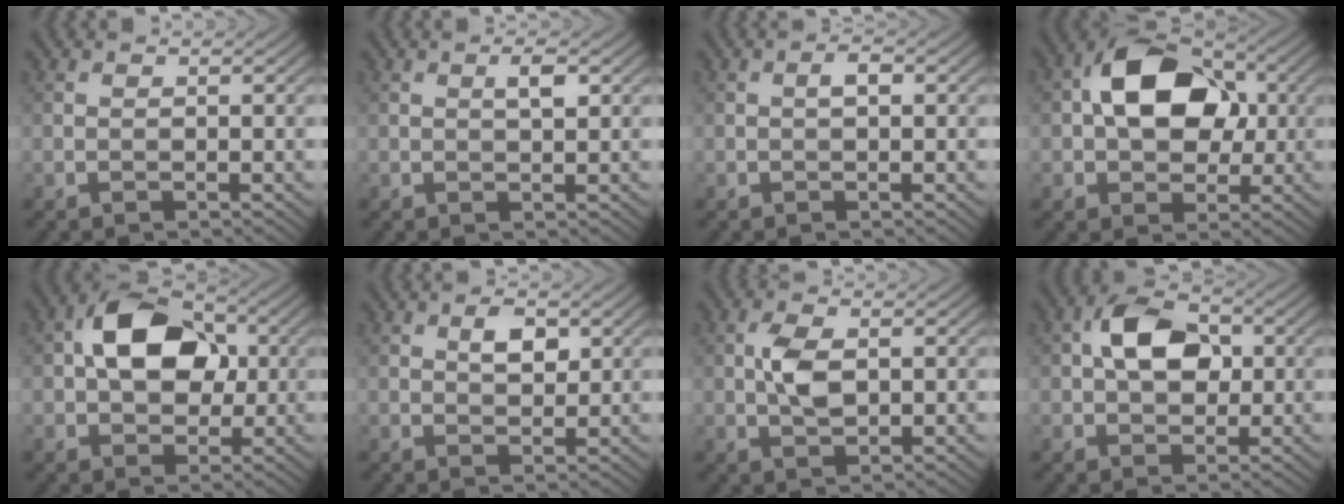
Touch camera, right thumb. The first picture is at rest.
{"total": 1.9, "force": [0.6, 0.5, 1.7], "torque": [-0.031, -0.001, 0.011]}
{"total": 1.4, "force": [0.1, 0.6, 1.2], "torque": [-0.020, 0.003, 0.000]}
{"total": 12.1, "force": [1.6, 8.3, 8.7], "torque": [-0.147, 0.024, 0.015]}
{"total": 10.9, "force": [1.5, 7.4, 7.9], "torque": [-0.138, 0.021, 0.015]}
{"total": 3.1, "force": [1.2, 1.7, 2.4], "torque": [-0.041, -0.001, 0.021]}
{"total": 4.1, "force": [0.4, 2.2, 3.4], "torque": [-0.079, 0.001, 0.009]}
{"total": 7.5, "force": [1.1, 4.9, 5.5], "torque": [-0.099, 0.014, 0.008]}